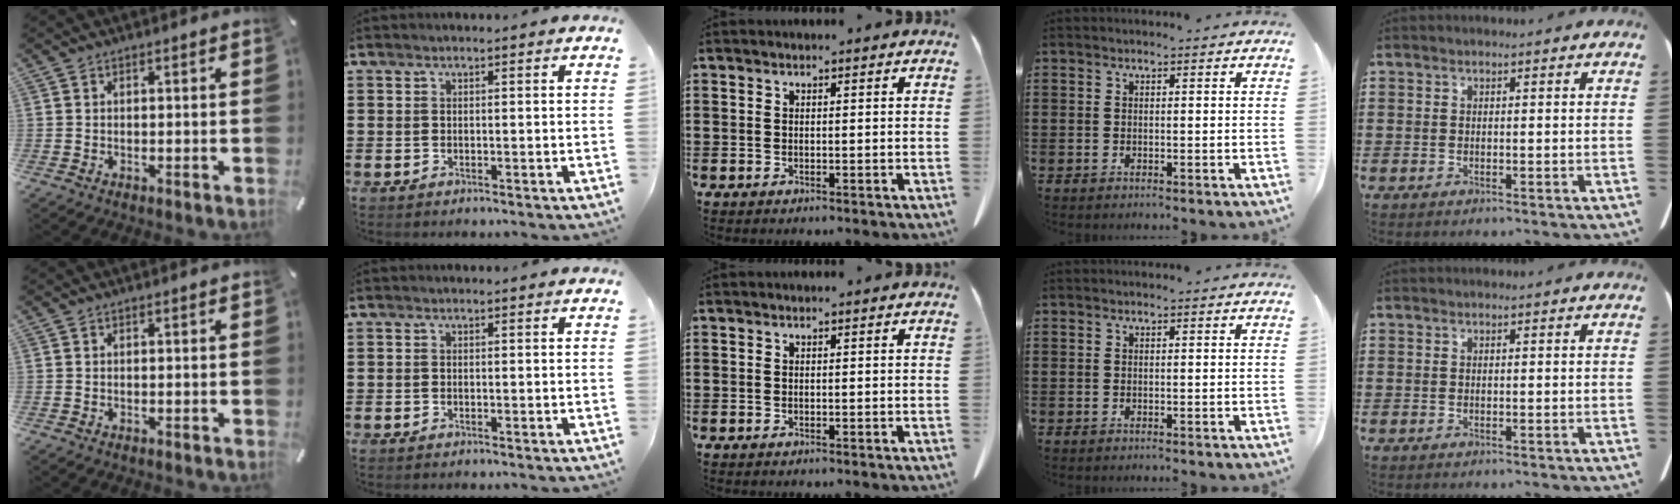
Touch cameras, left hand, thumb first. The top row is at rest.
{}